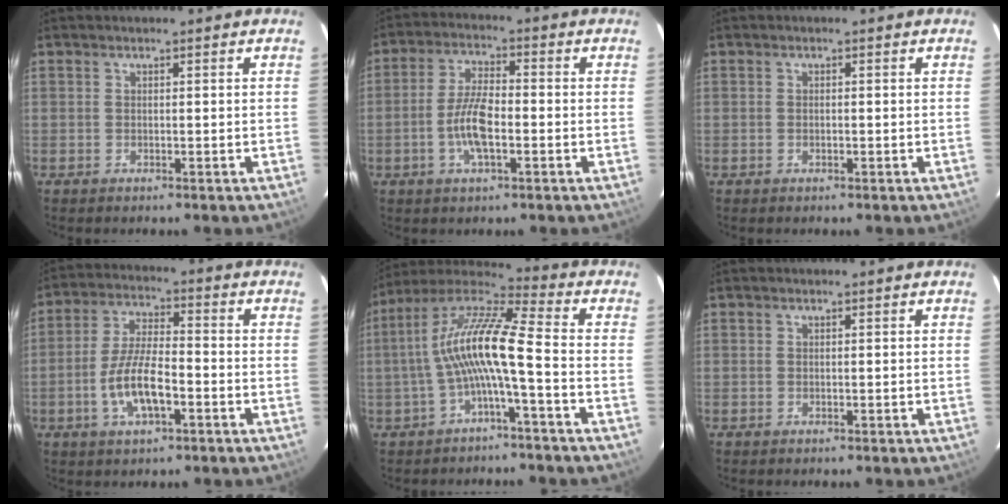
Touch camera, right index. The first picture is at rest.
{"total": 7.9, "force": [-2.3, 2.6, 7.1], "torque": [-0.145, 0.004, -0.045]}
{"total": 0.6, "force": [-0.2, 0.3, 0.5], "torque": [-0.010, 0.001, -0.004]}
{"total": 10.0, "force": [-3.6, 3.5, 8.6], "torque": [-0.175, 0.001, -0.065]}
{"total": 12.3, "force": [-2.7, 1.0, 12.0], "torque": [-0.240, 0.018, -0.056]}
{"total": 0.0}